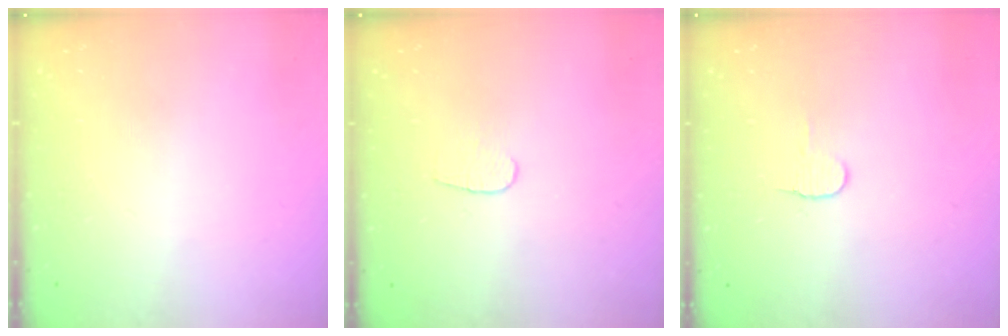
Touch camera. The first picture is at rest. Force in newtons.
{"total": 3.8, "press": 3.8, "slide": 0.4}
{"total": 4.9, "press": 4.9, "slide": 0.5}